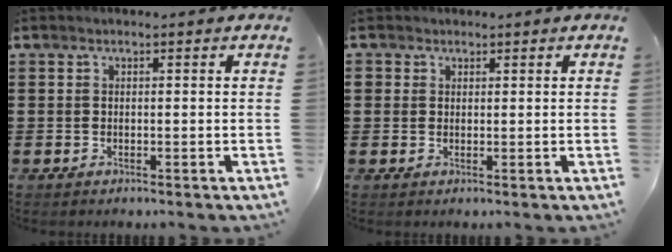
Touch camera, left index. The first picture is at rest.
{"total": 1.6, "force": [1.0, 1.2, 0.1], "torque": [-0.008, 0.007, 0.020]}